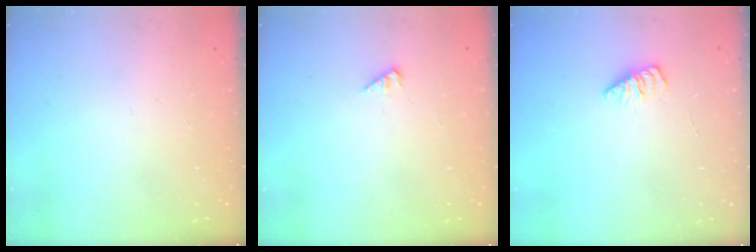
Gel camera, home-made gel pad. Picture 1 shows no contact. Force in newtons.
{"total": 2.4, "press": 2.4, "slide": 0.2}
{"total": 2.2, "press": 2.1, "slide": 0.3}